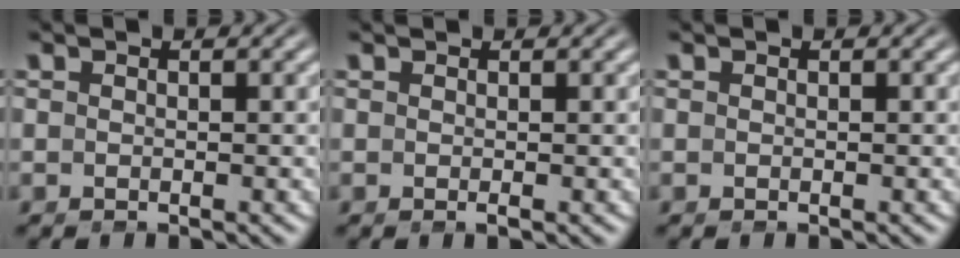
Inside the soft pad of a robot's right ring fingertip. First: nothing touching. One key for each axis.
{"total": 0.6, "fx": 0.1, "fy": -0.5, "fz": 0.2, "tx": 0.006, "ty": 0.003, "tz": 0.002}
{"total": 0.0}